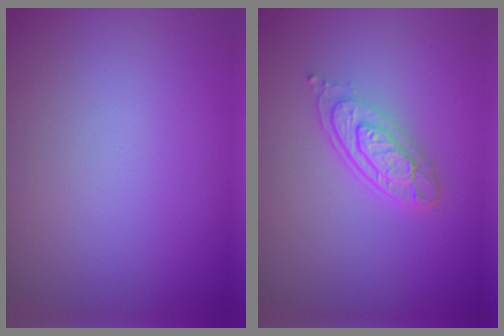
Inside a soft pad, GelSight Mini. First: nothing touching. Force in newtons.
{"total": 3.9, "press": 2.9, "slide": 2.7}